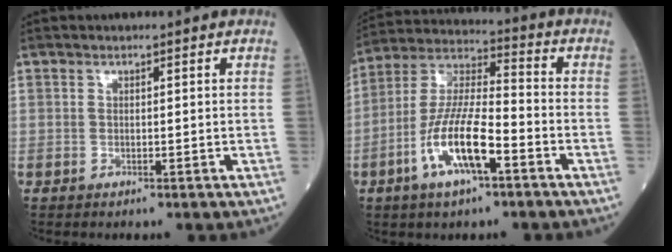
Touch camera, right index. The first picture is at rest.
{"total": 12.8, "force": [-5.2, 2.9, 11.3], "torque": [-0.230, 0.000, -0.098]}